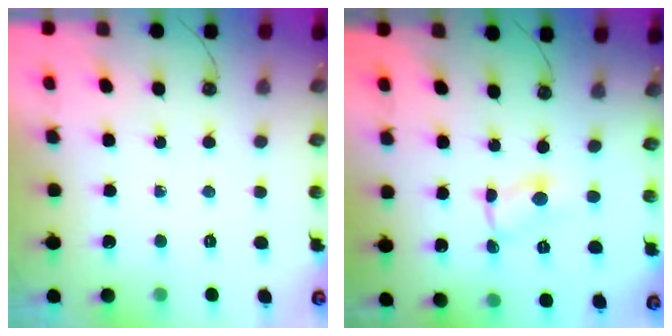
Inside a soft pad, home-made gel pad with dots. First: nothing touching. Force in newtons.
{"total": 1.5, "press": 1.5, "slide": 0.1}